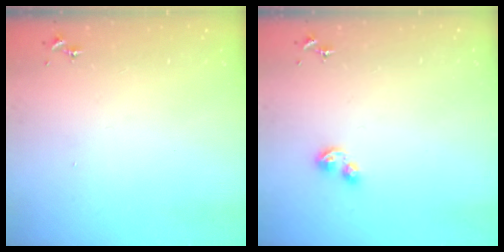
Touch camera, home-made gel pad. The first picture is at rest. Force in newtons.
{"total": 4.7, "press": 4.6, "slide": 0.6}